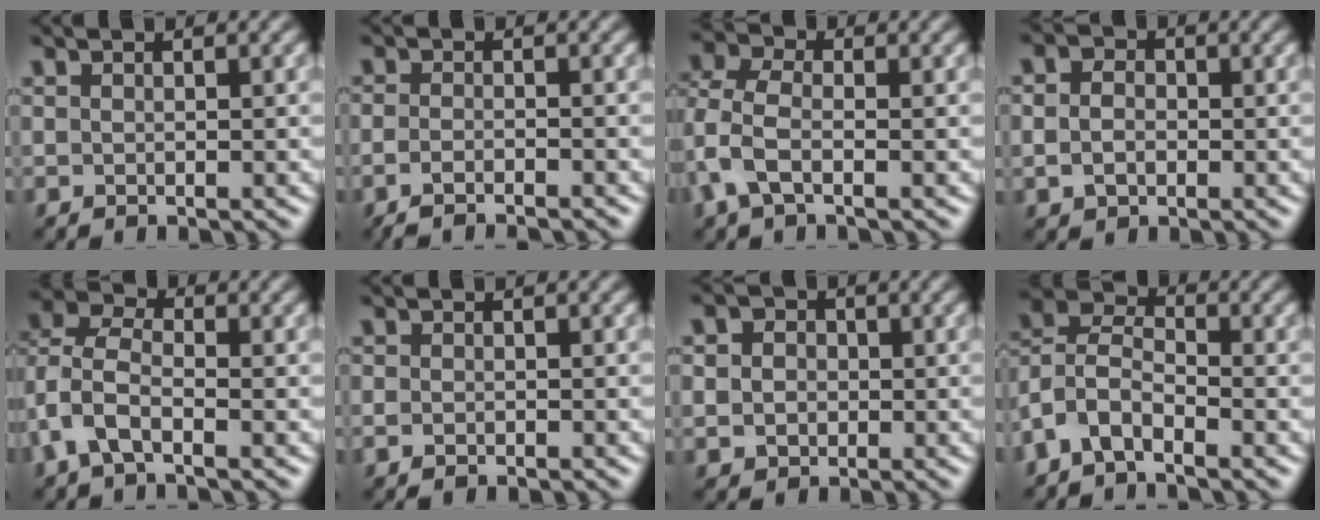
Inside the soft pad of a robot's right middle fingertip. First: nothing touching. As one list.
[{"total": 2.5, "force": [-1.7, 0.7, 1.7], "torque": [-0.025, -0.006, -0.035]}, {"total": 4.3, "force": [-0.9, 2.8, 3.2], "torque": [-0.086, 0.005, -0.032]}, {"total": 2.8, "force": [-0.2, 2.3, 1.7], "torque": [-0.031, 0.003, -0.012]}, {"total": 5.0, "force": [-1.4, 3.1, 3.7], "torque": [-0.090, 0.010, -0.043]}, {"total": 1.0, "force": [-0.4, 0.6, 0.7], "torque": [-0.014, -0.003, -0.008]}, {"total": 4.0, "force": [0.7, 3.4, 2.0], "torque": [-0.021, 0.023, -0.015]}, {"total": 5.3, "force": [-2.8, 3.0, 3.4], "torque": [-0.072, 0.010, -0.072]}]